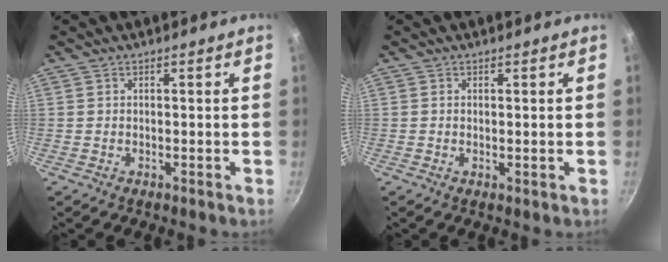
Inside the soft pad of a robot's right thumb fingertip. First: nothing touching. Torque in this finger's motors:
{"motor_torque": [-0.17, 0.33, -0.23, 0.04, 0.03]}